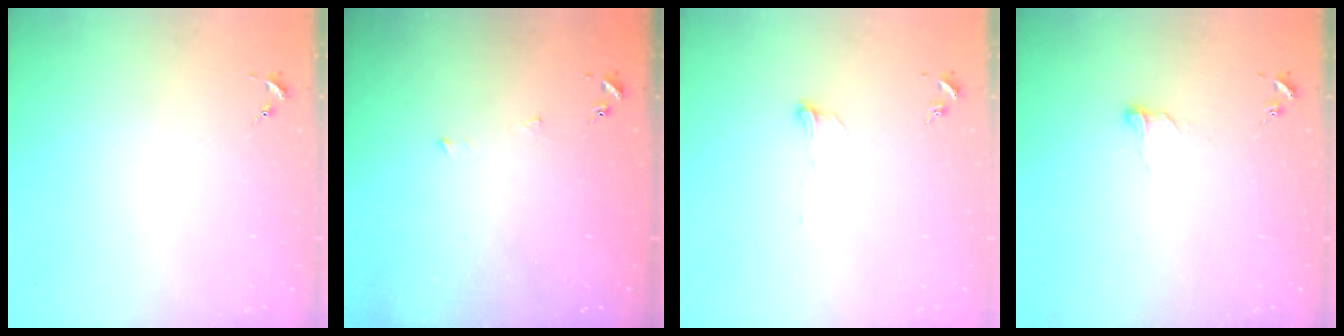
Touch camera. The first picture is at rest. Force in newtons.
{"total": 3.4, "press": 3.4, "slide": 0.2}
{"total": 3.9, "press": 3.9, "slide": 0.2}
{"total": 5.5, "press": 5.5, "slide": 0.6}